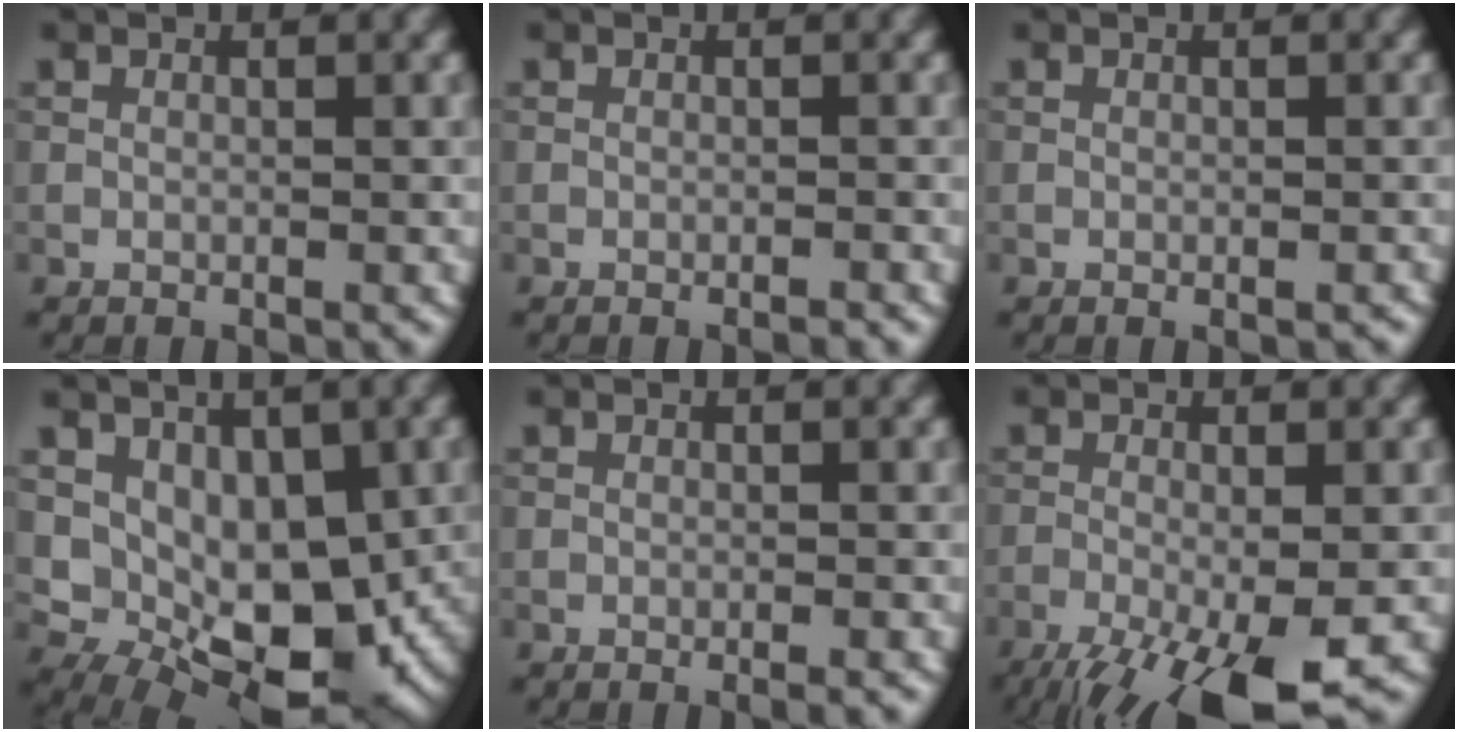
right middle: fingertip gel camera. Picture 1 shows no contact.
{"total": 0.9, "force": [-0.5, 0.1, 0.8], "torque": [-0.009, -0.003, -0.011]}
{"total": 0.9, "force": [-0.3, 0.1, 0.8], "torque": [-0.010, -0.004, -0.004]}
{"total": 9.3, "force": [0.3, 6.0, 7.1], "torque": [-0.092, -0.018, 0.012]}
{"total": 1.1, "force": [-0.4, 0.2, 1.1], "torque": [-0.010, -0.005, -0.009]}
{"total": 9.9, "force": [-5.5, 2.7, 7.7], "torque": [-0.141, -0.027, -0.095]}